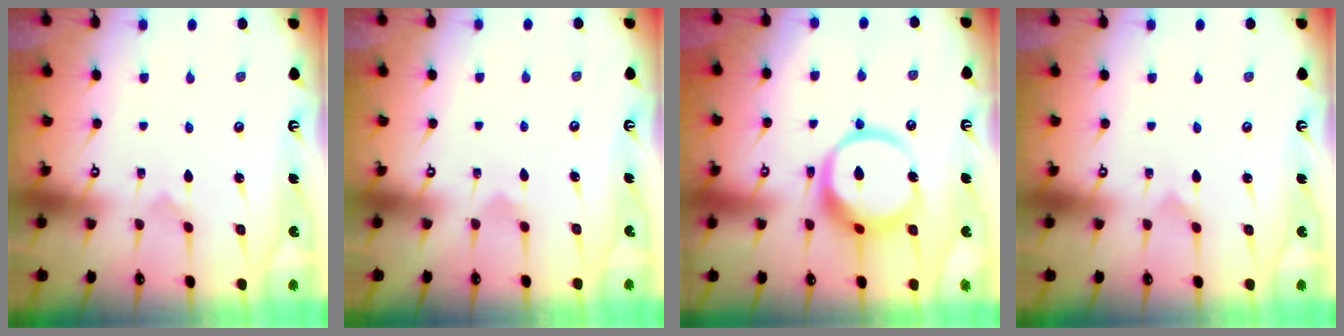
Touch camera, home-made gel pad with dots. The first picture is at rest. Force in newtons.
{"total": 5.3, "press": 5.3, "slide": 0.5}
{"total": 13.9, "press": 13.8, "slide": 1.5}
{"total": 0.0}